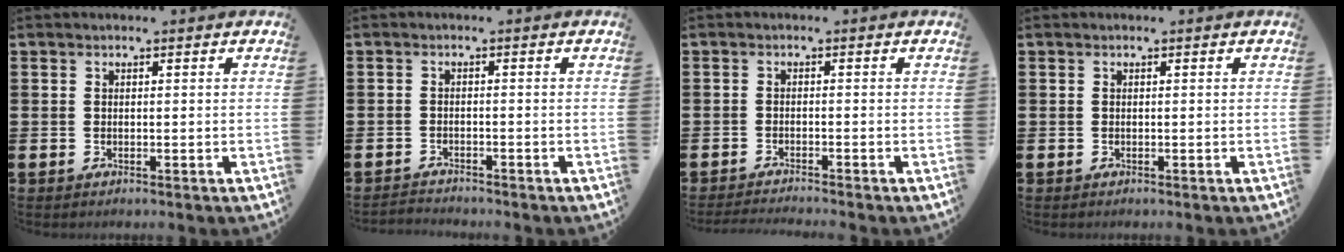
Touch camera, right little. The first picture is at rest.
{"total": 1.1, "force": [-1.1, 0.0, -0.1], "torque": [-0.002, 0.002, -0.023]}
{"total": 1.2, "force": [-1.2, -0.2, 0.2], "torque": [-0.003, 0.000, -0.023]}
{"total": 0.0}